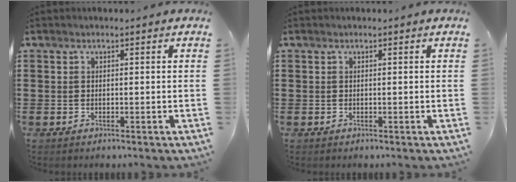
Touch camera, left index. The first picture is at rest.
{"total": 0.0}